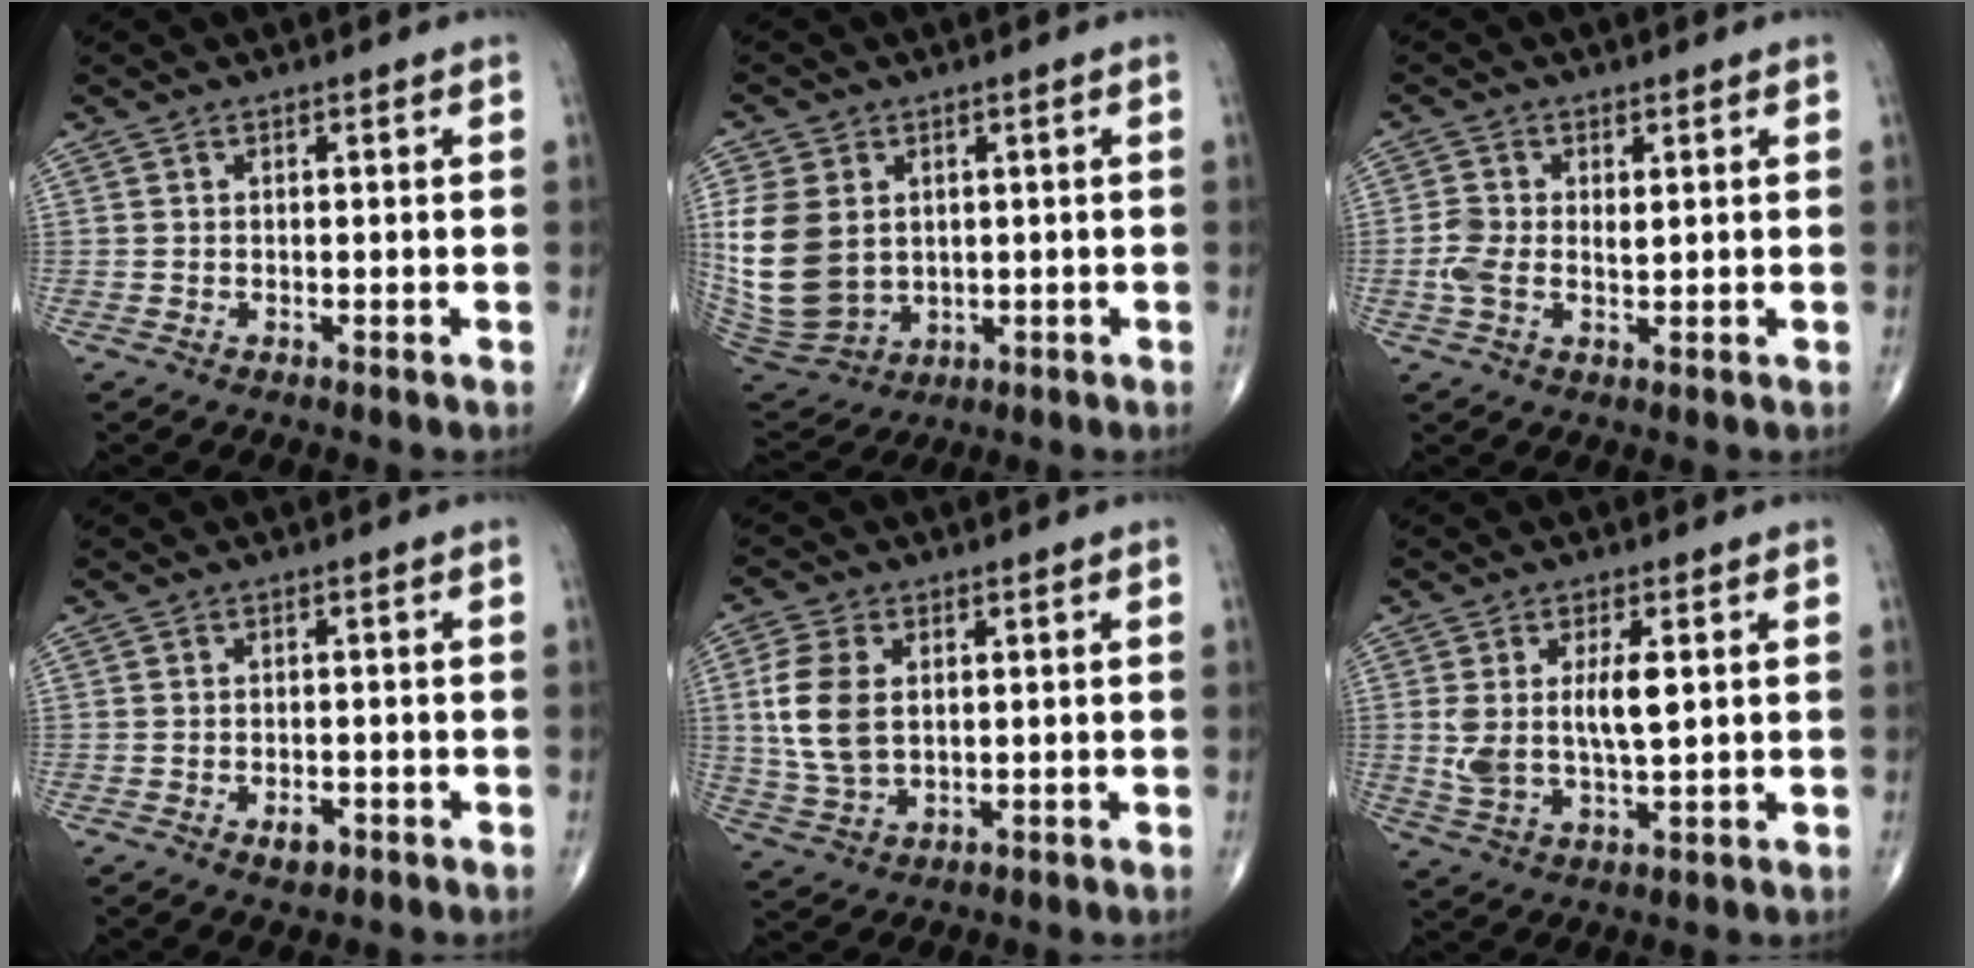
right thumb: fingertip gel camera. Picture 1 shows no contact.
{"total": 14.3, "force": [1.8, 10.9, 9.1], "torque": [-0.181, -0.014, 0.056]}
{"total": 4.6, "force": [0.2, 2.8, 3.6], "torque": [-0.081, 0.006, 0.003]}
{"total": 2.3, "force": [-1.2, 1.3, 1.4], "torque": [-0.016, 0.002, -0.015]}
{"total": 9.8, "force": [1.5, 6.2, 7.5], "torque": [-0.159, -0.005, 0.034]}
{"total": 8.2, "force": [1.5, 3.0, 7.5], "torque": [-0.150, -0.010, 0.035]}